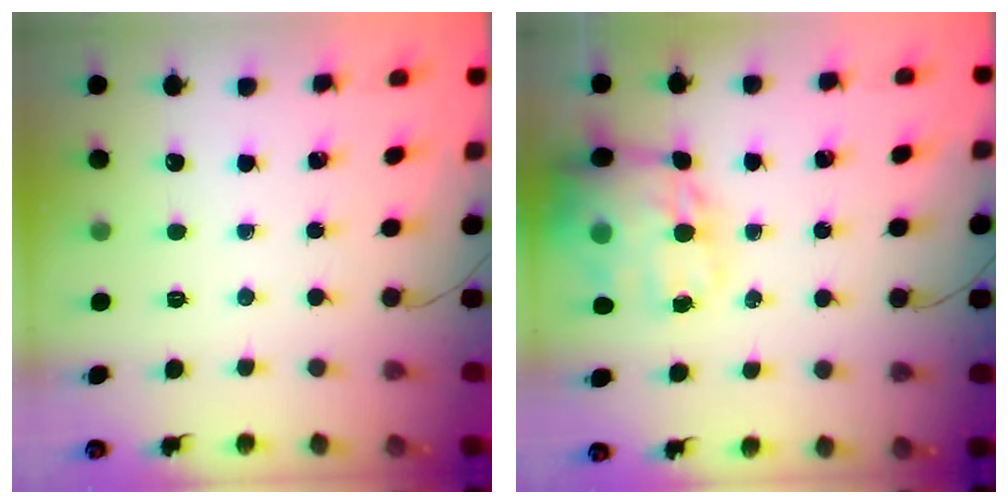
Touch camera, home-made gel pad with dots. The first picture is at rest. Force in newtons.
{"total": 18.2, "press": 17.6, "slide": 4.4}